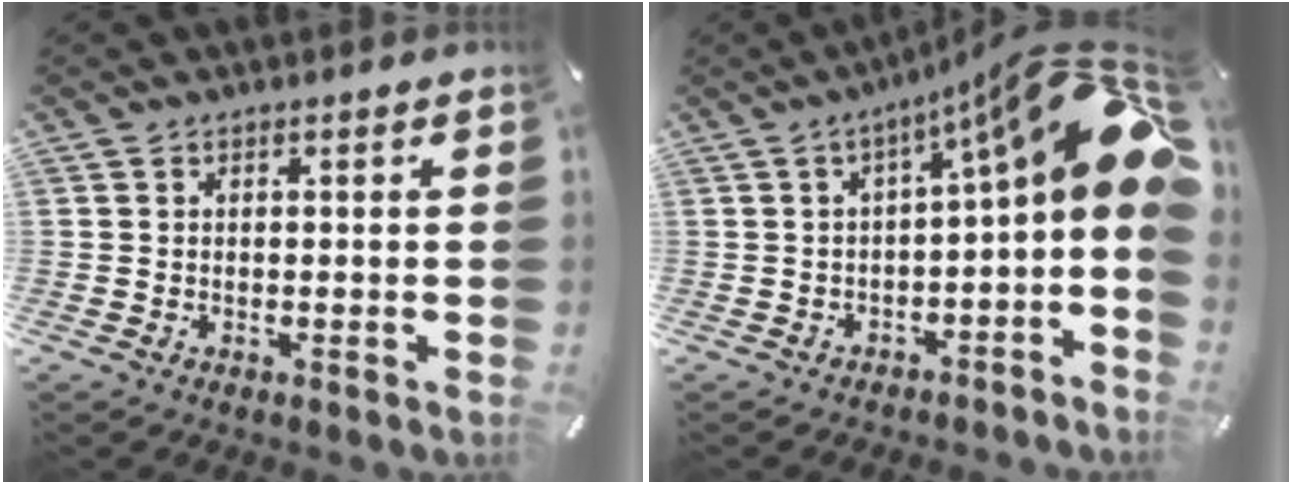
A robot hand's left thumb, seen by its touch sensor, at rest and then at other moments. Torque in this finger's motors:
{"motor_torque": [1.25, 3.75, 0.74, 0.59, 0.10]}